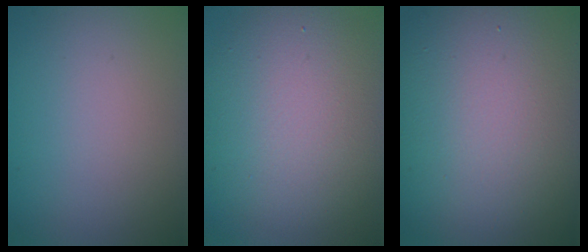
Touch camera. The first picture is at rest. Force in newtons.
{"total": 9.4, "press": 9.3, "slide": 0.6}
{"total": 15.9, "press": 15.9, "slide": 1.1}